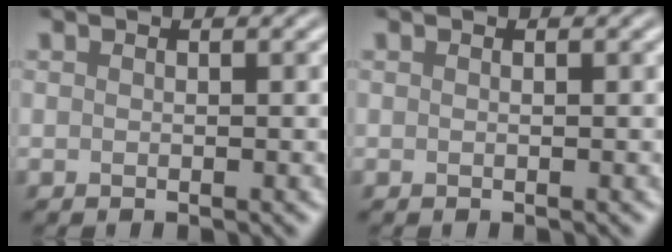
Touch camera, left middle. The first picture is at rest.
{"total": 0.0}